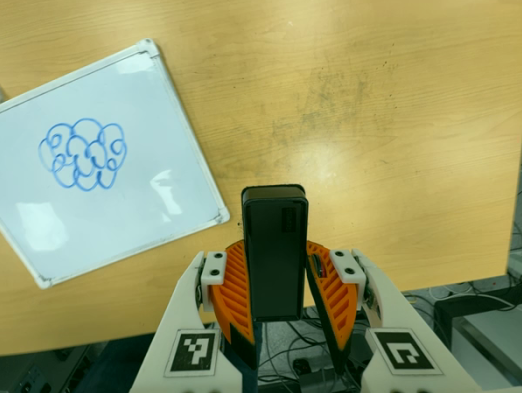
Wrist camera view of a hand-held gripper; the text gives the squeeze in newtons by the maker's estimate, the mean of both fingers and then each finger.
{"total": 5.8, "left": 5.9, "right": 5.7}